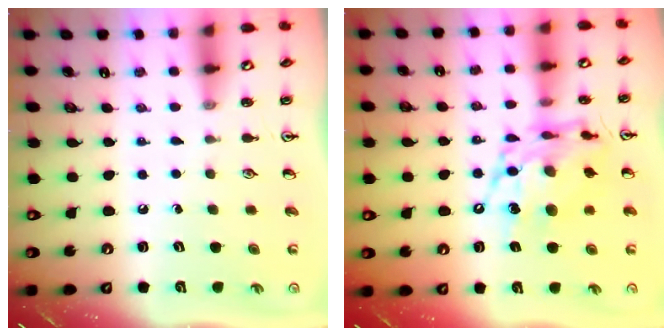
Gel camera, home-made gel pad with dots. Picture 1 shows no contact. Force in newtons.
{"total": 15.0, "press": 14.9, "slide": 1.3}